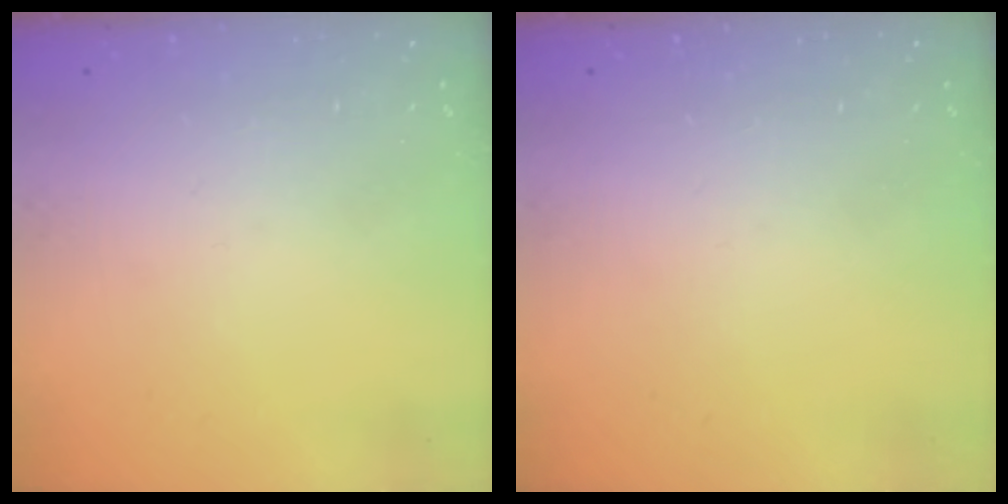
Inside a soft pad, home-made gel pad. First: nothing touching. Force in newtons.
{"total": 0.0}